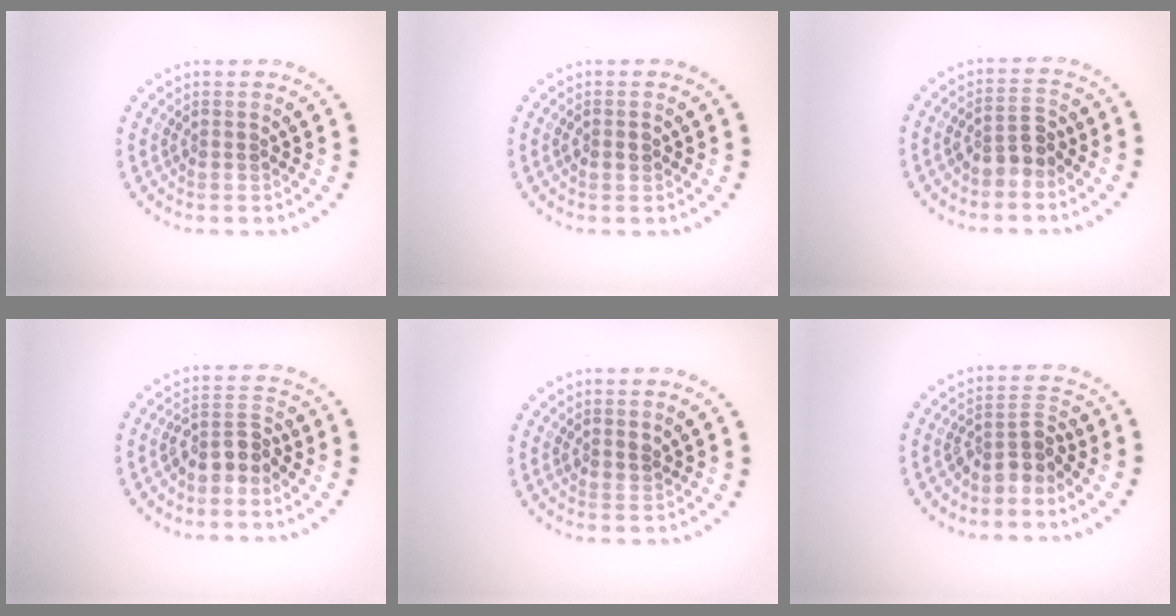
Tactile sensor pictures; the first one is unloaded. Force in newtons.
{"total": 1.2, "press": 1.2, "slide": 0.1}
{"total": 2.6, "press": 2.4, "slide": 0.9}
{"total": 2.8, "press": 2.4, "slide": 1.3}
{"total": 0.6, "press": 0.4, "slide": 0.5}
{"total": 2.7, "press": 2.0, "slide": 1.8}